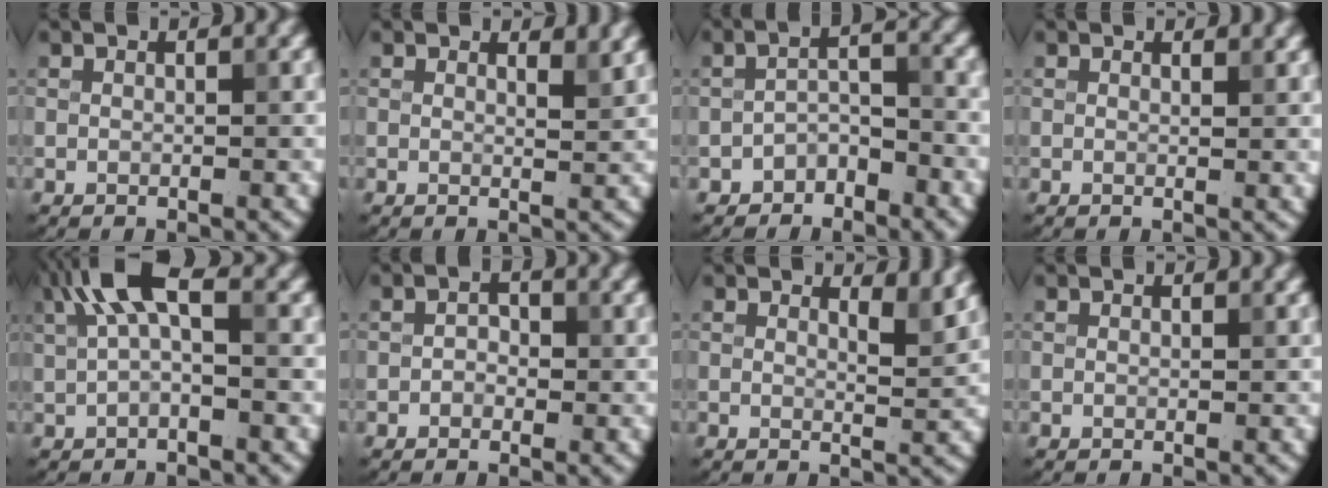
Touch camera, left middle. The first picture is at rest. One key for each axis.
{"total": 2.2, "fx": 1.6, "fy": 0.6, "fz": 1.3, "tx": -0.010, "ty": -0.001, "tz": 0.021}
{"total": 2.6, "fx": -2.1, "fy": 1.2, "fz": 1.0, "tx": -0.017, "ty": 0.016, "tz": -0.039}
{"total": 1.2, "fx": 1.0, "fy": 0.3, "fz": 0.6, "tx": -0.006, "ty": 0.001, "tz": 0.013}
{"total": 4.9, "fx": 1.5, "fy": 1.8, "fz": 4.3, "tx": -0.085, "ty": 0.010, "tz": 0.021}
{"total": 1.2, "fx": -0.5, "fy": 0.9, "fz": 0.7, "tx": -0.010, "ty": 0.002, "tz": -0.010}
{"total": 2.6, "fx": 1.9, "fy": 0.7, "fz": 1.6, "tx": -0.017, "ty": -0.003, "tz": 0.028}
{"total": 0.0}